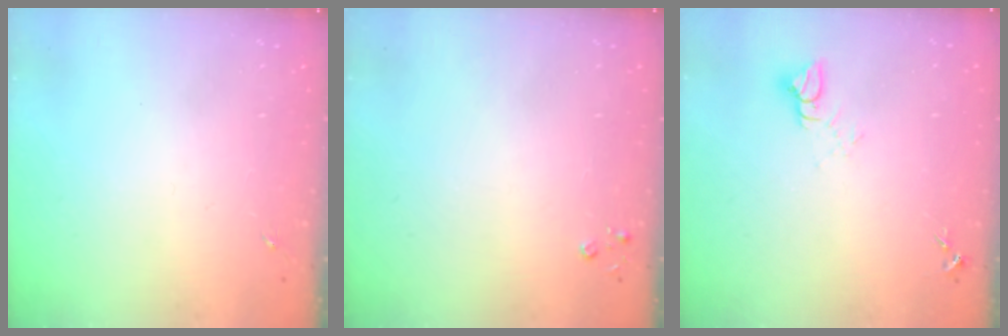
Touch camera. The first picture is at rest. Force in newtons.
{"total": 2.6, "press": 2.6, "slide": 0.3}
{"total": 5.0, "press": 5.0, "slide": 0.4}